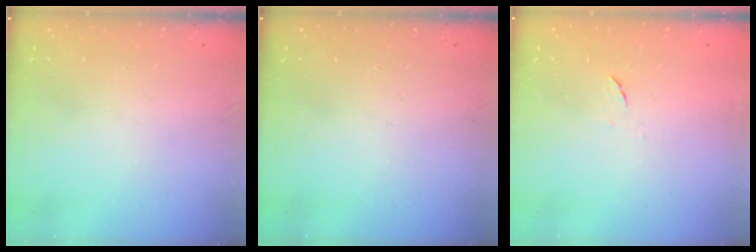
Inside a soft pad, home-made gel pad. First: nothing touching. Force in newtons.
{"total": 0.0}
{"total": 4.3, "press": 4.2, "slide": 0.6}